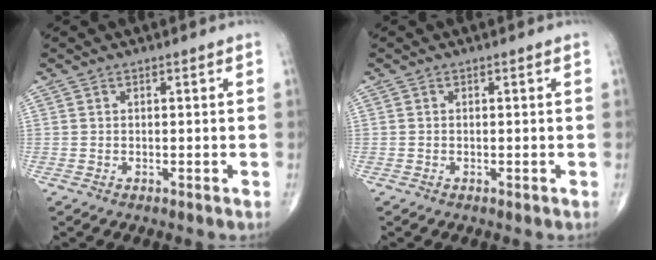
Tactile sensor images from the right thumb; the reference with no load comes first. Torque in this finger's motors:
{"motor_torque": [-0.20, 0.02, -0.19, -0.10, 0.01]}